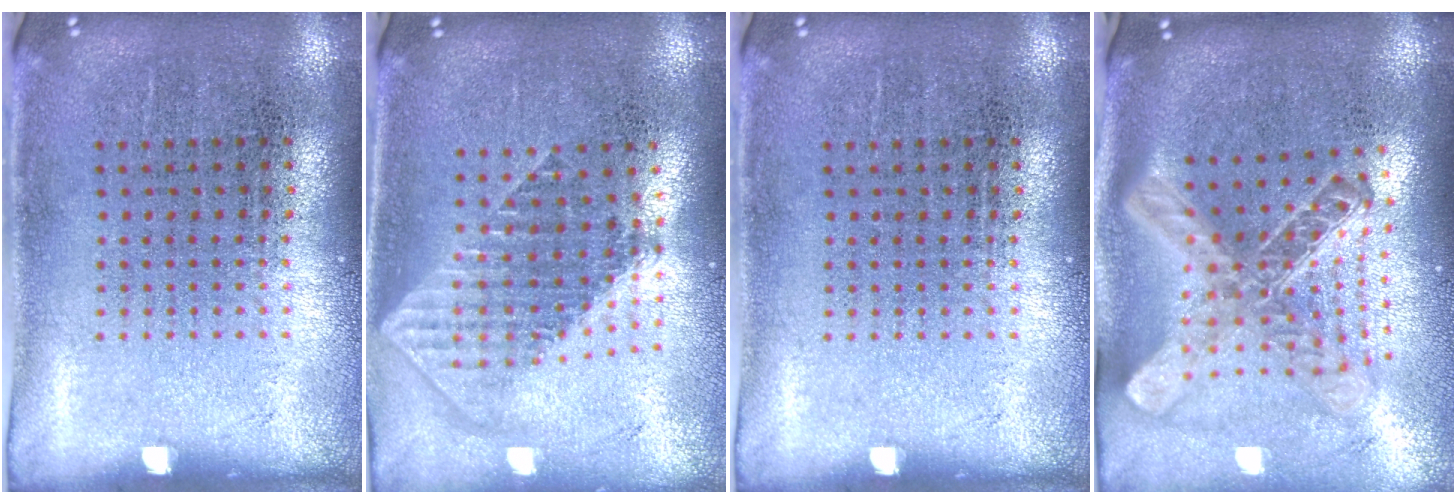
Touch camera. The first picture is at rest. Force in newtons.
{"total": 1.8, "press": 1.5, "slide": 1.0}
{"total": 0.0}
{"total": 2.8, "press": 2.0, "slide": 1.9}